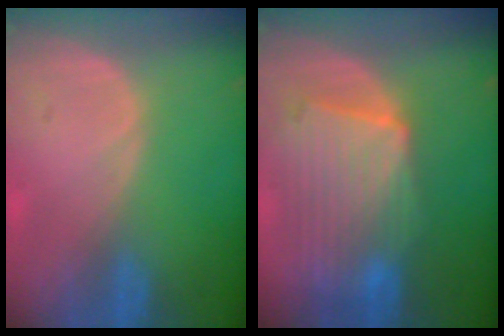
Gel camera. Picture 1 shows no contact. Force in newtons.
{"total": 10.6, "press": 9.2, "slide": 5.3}